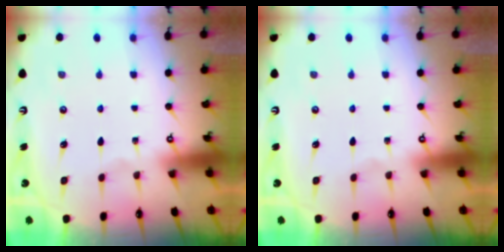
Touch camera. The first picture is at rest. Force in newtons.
{"total": 0.0}